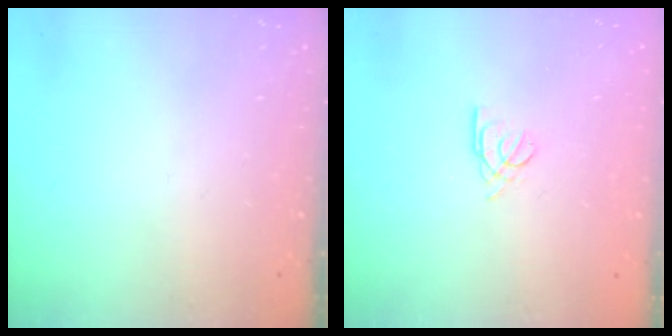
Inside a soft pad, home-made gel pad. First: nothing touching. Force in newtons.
{"total": 2.5, "press": 2.5, "slide": 0.5}